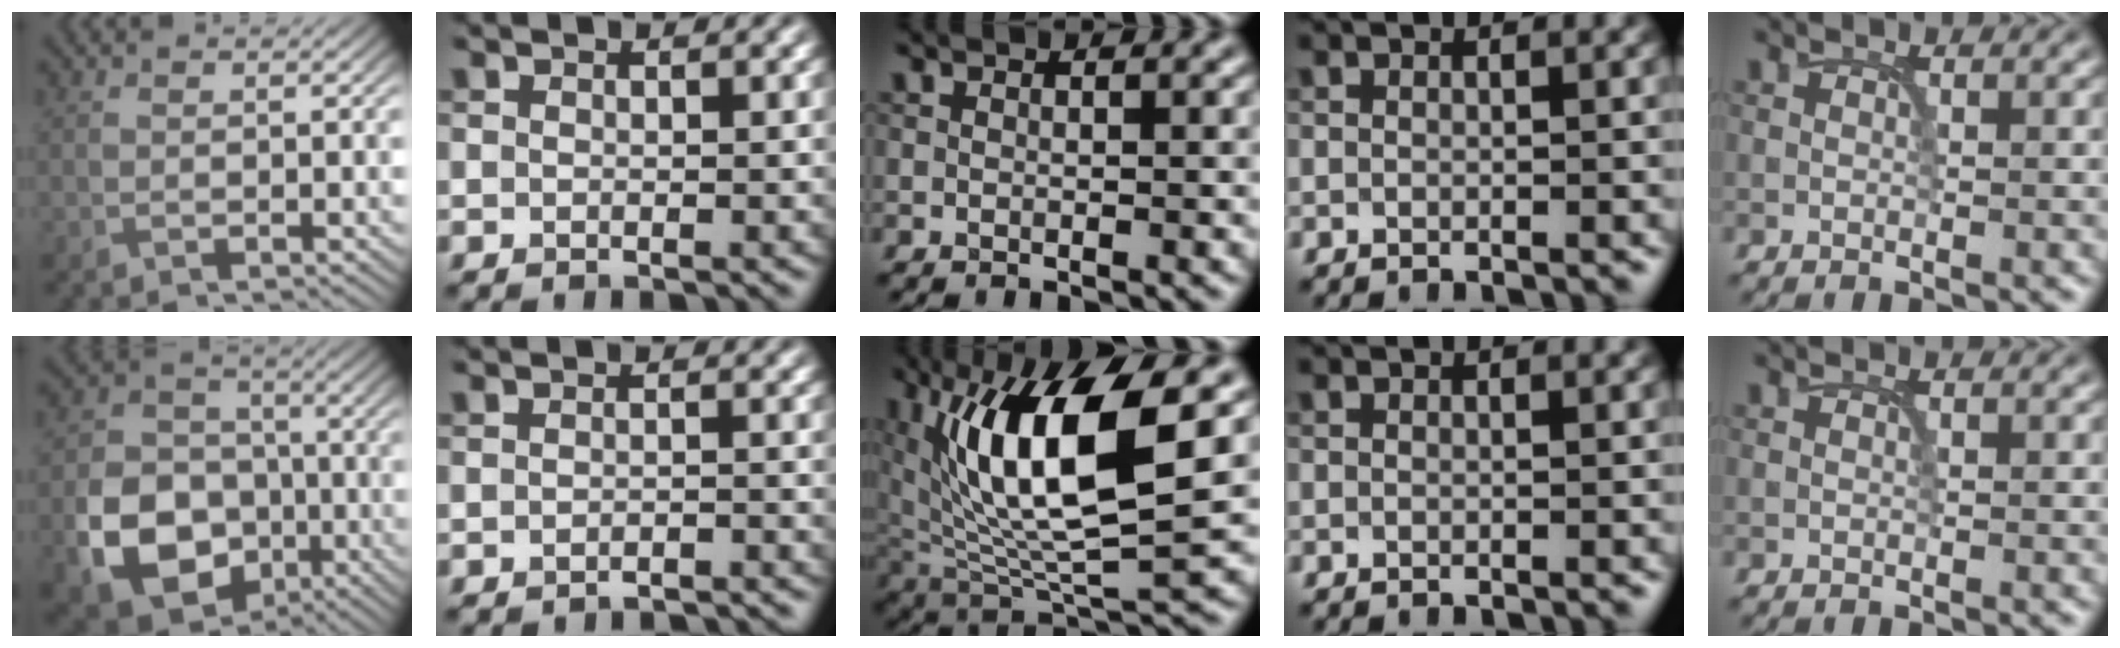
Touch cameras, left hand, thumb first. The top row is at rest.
{"thumb": {"total": 13.4, "force": [-4.9, 10.1, 7.2], "torque": [-0.160, -0.039, -0.095]}, "index": {"total": 2.1, "force": [-2.1, 0.1, 0.4], "torque": [0.002, 0.005, -0.028]}, "middle": {"total": 12.1, "force": [2.9, 4.1, 11.1], "torque": [-0.195, -0.002, 0.051]}}